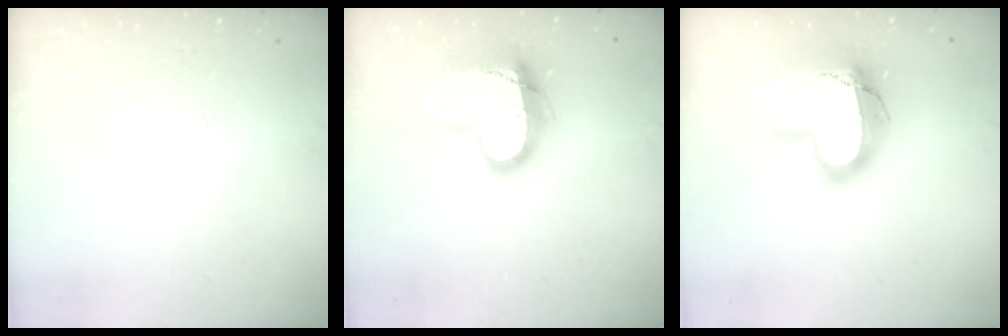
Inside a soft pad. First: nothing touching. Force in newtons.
{"total": 16.6, "press": 16.5, "slide": 1.4}
{"total": 20.3, "press": 20.3, "slide": 1.5}